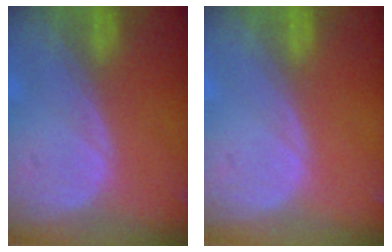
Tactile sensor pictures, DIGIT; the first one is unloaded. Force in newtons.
{"total": 0.0}